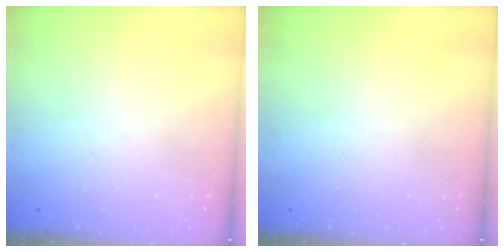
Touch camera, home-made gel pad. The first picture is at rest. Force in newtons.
{"total": 0.0}